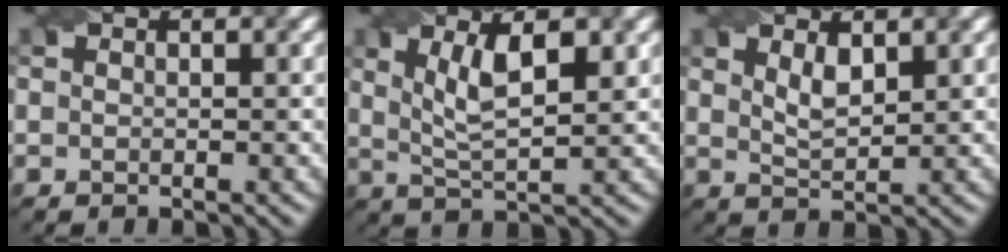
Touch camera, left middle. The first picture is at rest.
{"total": 5.1, "force": [1.7, 1.6, 4.5], "torque": [-0.090, -0.002, 0.037]}
{"total": 2.1, "force": [1.2, 0.8, 1.6], "torque": [-0.033, -0.005, 0.025]}